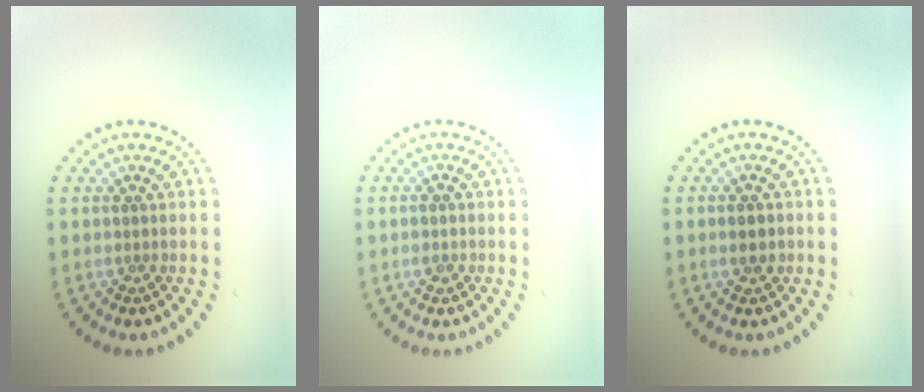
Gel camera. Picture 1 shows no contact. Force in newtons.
{"total": 1.1, "press": 1.0, "slide": 0.4}
{"total": 2.1, "press": 2.1, "slide": 0.1}